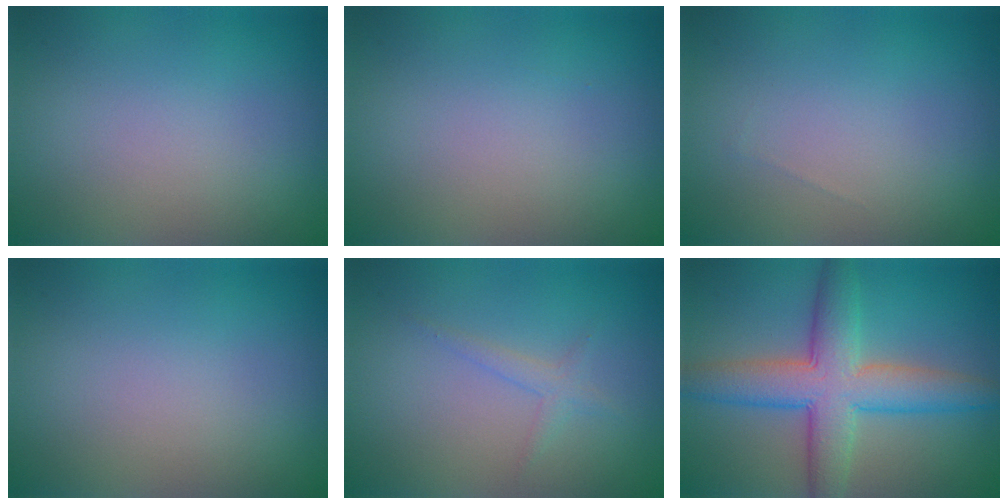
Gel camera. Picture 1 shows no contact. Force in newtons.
{"total": 0.0}
{"total": 0.0}
{"total": 0.0}
{"total": 1.2, "press": 1.2, "slide": 0.0}
{"total": 7.3, "press": 7.3, "slide": 0.2}